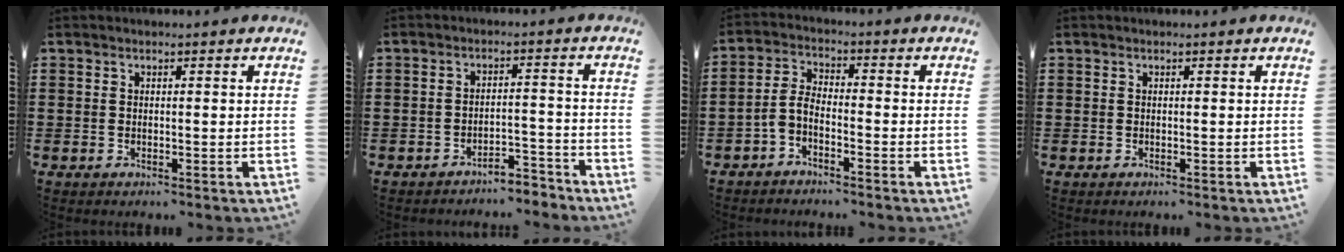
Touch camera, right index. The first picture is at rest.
{"total": 4.0, "force": [-3.9, 0.4, 0.9], "torque": [-0.018, 0.006, -0.082]}
{"total": 3.3, "force": [-2.6, 1.1, 1.7], "torque": [-0.048, 0.004, -0.058]}
{"total": 0.0}